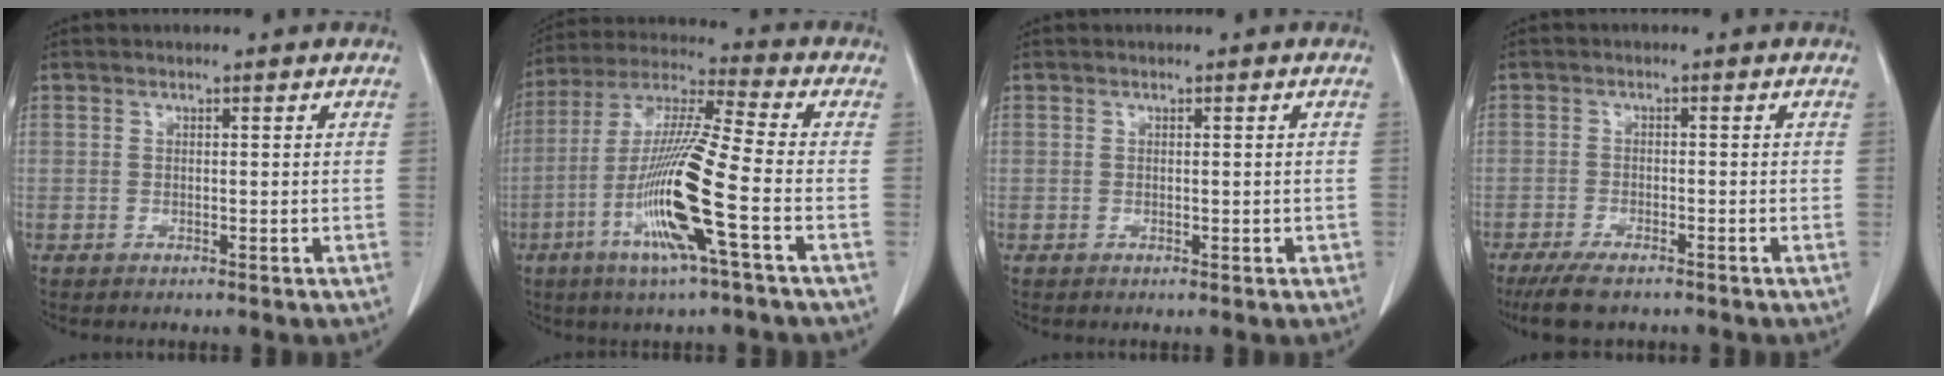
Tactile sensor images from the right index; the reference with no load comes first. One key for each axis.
{"total": 15.5, "fx": -5.2, "fy": -0.4, "fz": 14.6, "tx": -0.298, "ty": -0.016, "tz": -0.106}
{"total": 0.8, "fx": -0.2, "fy": 0.4, "fz": 0.7, "tx": -0.009, "ty": 0.001, "tz": 0.000}
{"total": 5.6, "fx": -4.4, "fy": 1.5, "fz": 3.2, "tx": -0.058, "ty": -0.011, "tz": -0.075}